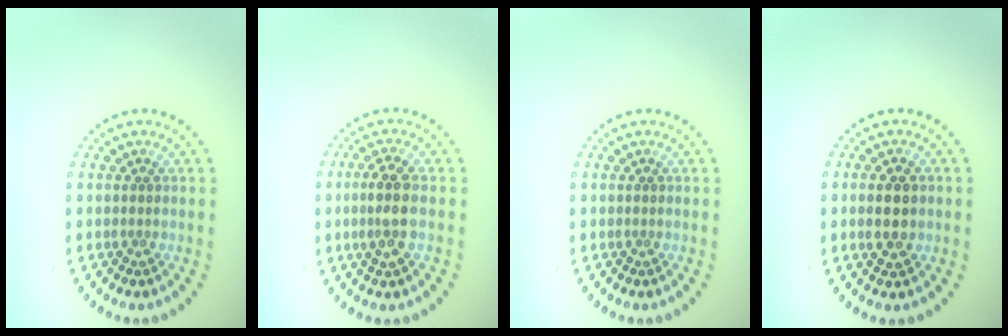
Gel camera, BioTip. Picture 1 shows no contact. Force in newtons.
{"total": 2.8, "press": 2.7, "slide": 0.9}
{"total": 0.0}
{"total": 3.4, "press": 3.4, "slide": 0.3}